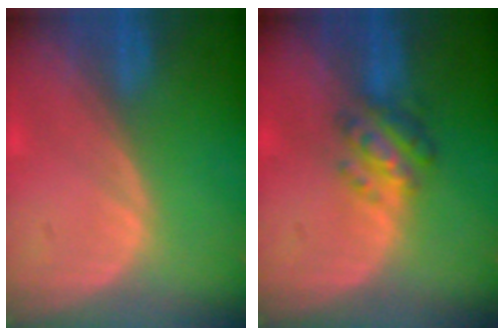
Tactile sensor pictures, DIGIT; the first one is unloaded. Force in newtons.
{"total": 4.8, "press": 4.8, "slide": 0.8}